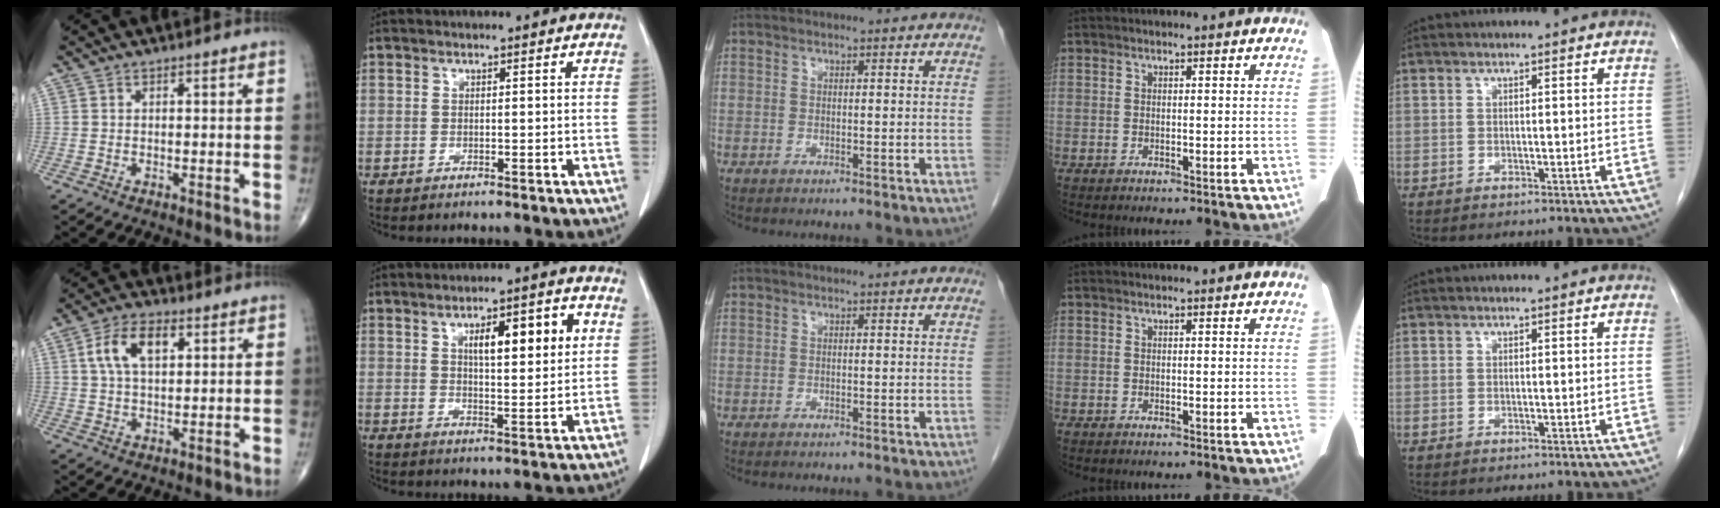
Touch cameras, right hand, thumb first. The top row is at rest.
{"thumb": {"total": 9.1, "force": [3.0, 4.9, 7.0], "torque": [-0.123, 0.005, 0.052]}, "index": {"total": 10.7, "force": [3.5, 2.9, 9.7], "torque": [-0.150, 0.014, 0.057]}, "middle": {"total": 5.4, "force": [-4.9, 0.7, 2.0], "torque": [-0.024, -0.012, -0.057]}}